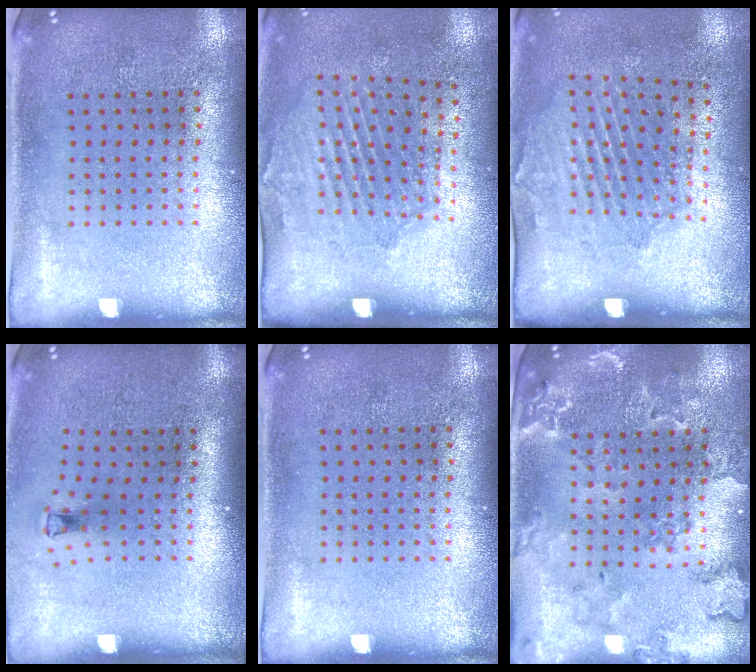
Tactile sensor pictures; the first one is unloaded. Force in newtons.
{"total": 1.9, "press": 1.3, "slide": 1.4}
{"total": 1.9, "press": 1.3, "slide": 1.4}
{"total": 0.7, "press": 0.4, "slide": 0.6}
{"total": 0.0}
{"total": 1.4, "press": 1.4, "slide": 0.3}